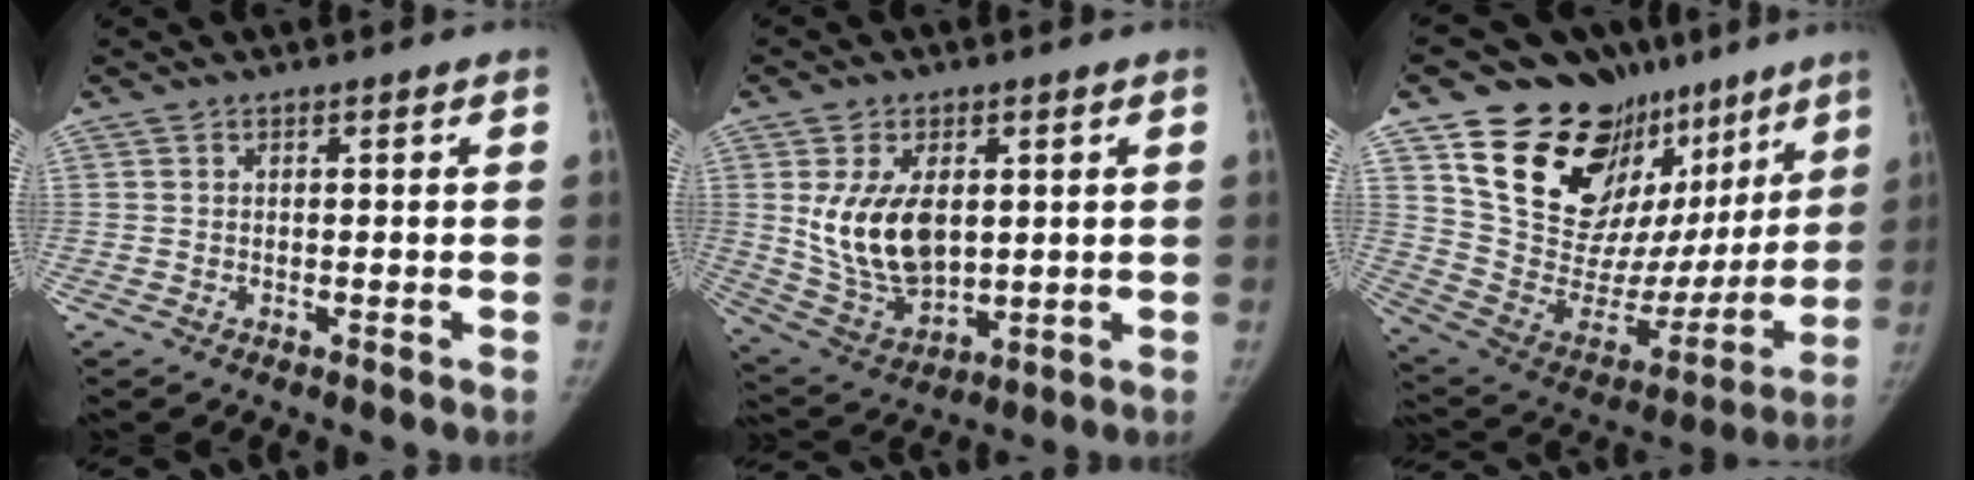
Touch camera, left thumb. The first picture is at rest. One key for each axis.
{"total": 13.6, "fx": 2.1, "fy": 8.3, "fz": 10.6, "tx": -0.172, "ty": -0.017, "tz": 0.056}
{"total": 30.6, "fx": 17.4, "fy": 18.1, "fz": 17.6, "tx": -0.227, "ty": -0.041, "tz": 0.291}